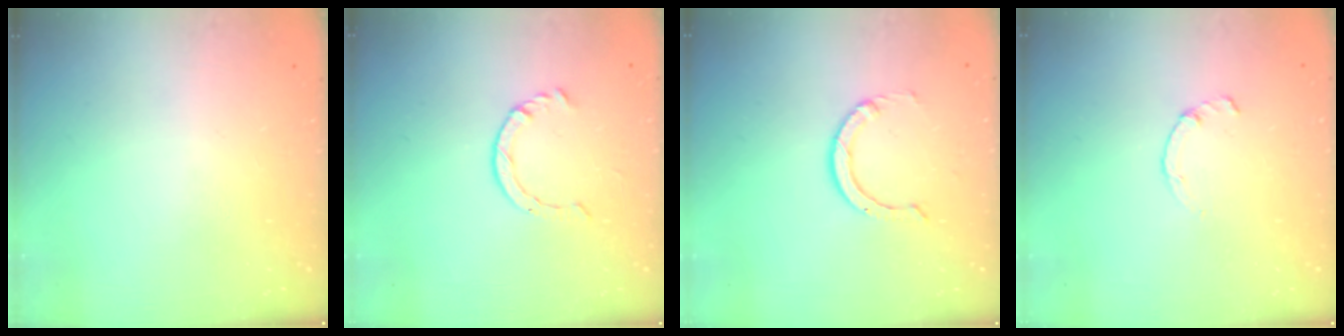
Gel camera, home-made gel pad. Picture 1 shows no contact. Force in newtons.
{"total": 3.0, "press": 2.9, "slide": 0.3}
{"total": 2.8, "press": 2.8, "slide": 0.2}
{"total": 0.9, "press": 0.8, "slide": 0.3}